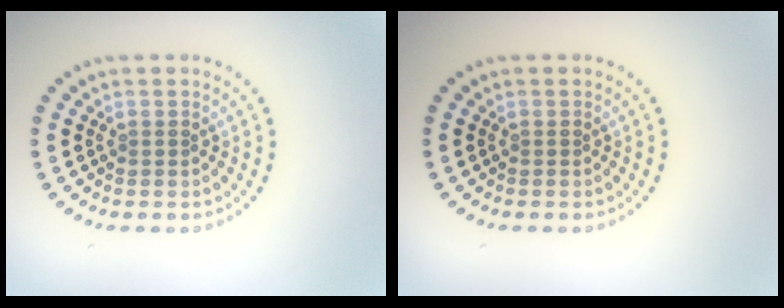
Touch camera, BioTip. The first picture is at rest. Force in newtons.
{"total": 0.0}